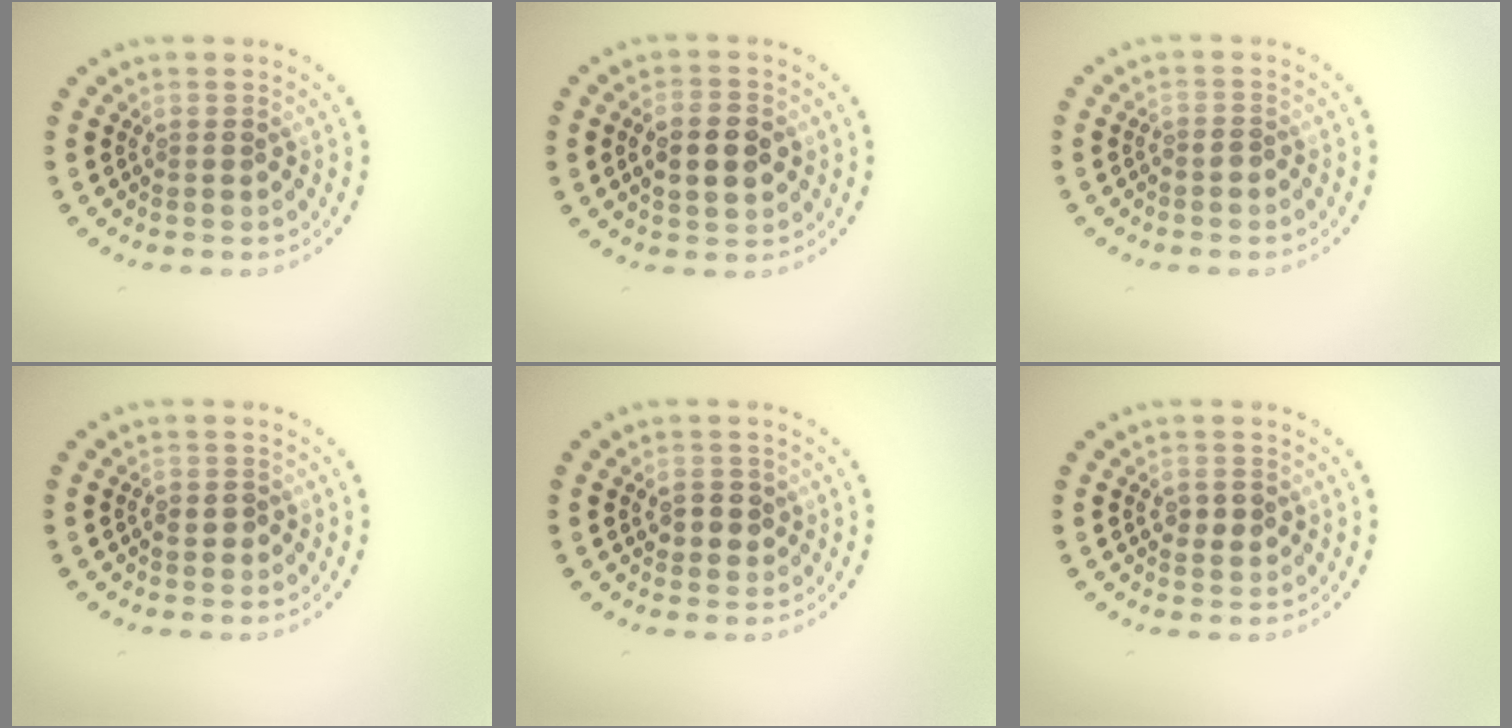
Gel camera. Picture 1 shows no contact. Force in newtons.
{"total": 4.6, "press": 4.6, "slide": 0.2}
{"total": 0.6, "press": 0.3, "slide": 0.5}
{"total": 0.8, "press": 0.7, "slide": 0.4}
{"total": 2.0, "press": 2.0, "slide": 0.4}
{"total": 2.0, "press": 2.0, "slide": 0.0}